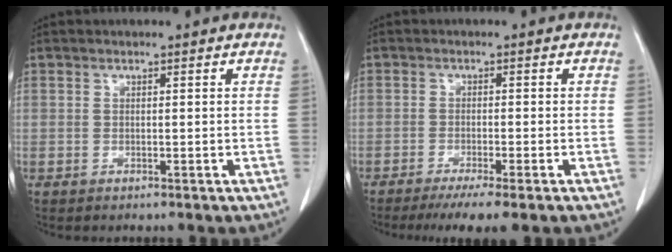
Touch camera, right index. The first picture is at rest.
{"total": 6.1, "force": [-4.5, 0.0, 4.1], "torque": [-0.055, -0.013, -0.069]}